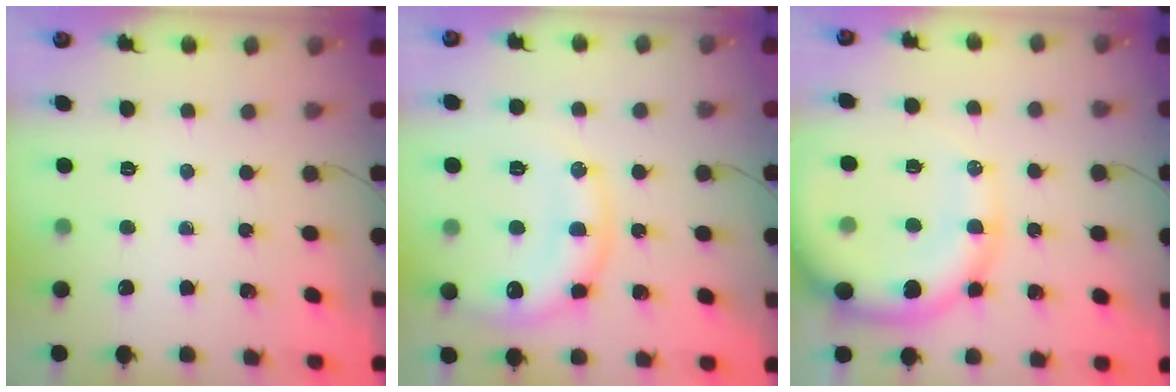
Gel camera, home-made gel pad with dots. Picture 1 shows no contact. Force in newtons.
{"total": 14.9, "press": 14.9, "slide": 1.1}
{"total": 15.2, "press": 14.6, "slide": 4.2}